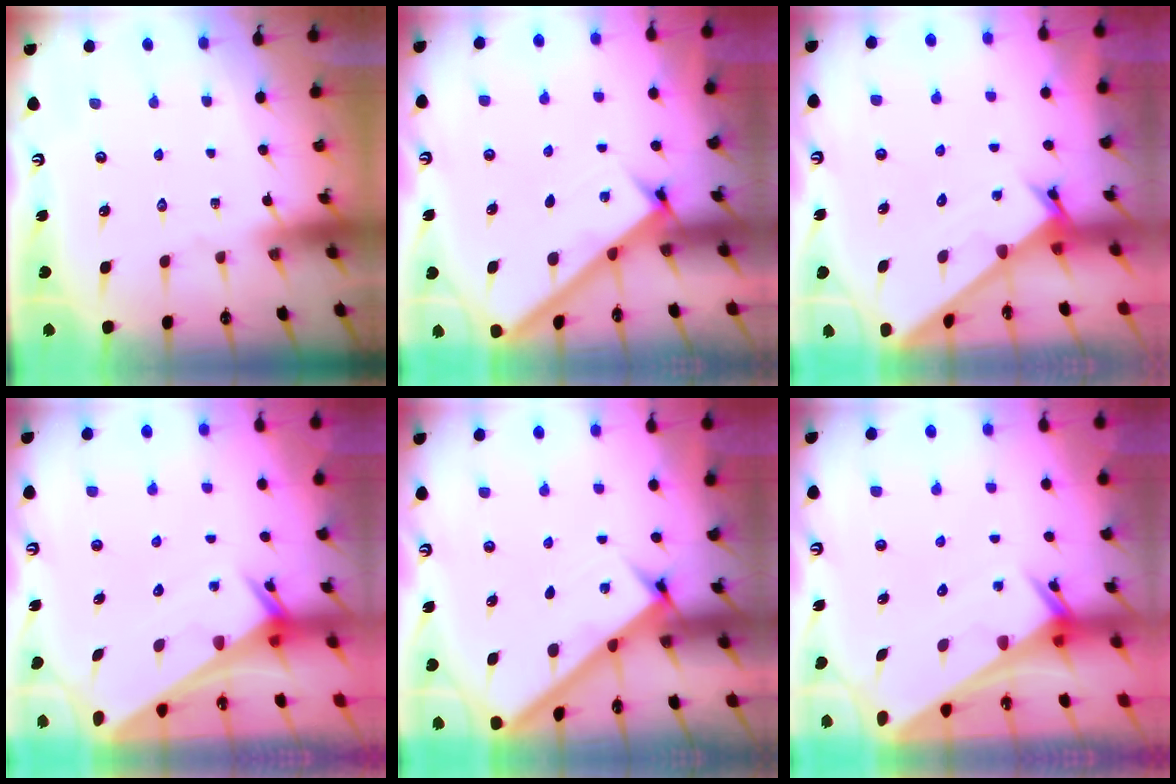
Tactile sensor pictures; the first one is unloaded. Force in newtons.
{"total": 2.5, "press": 2.5, "slide": 0.3}
{"total": 1.8, "press": 1.8, "slide": 0.1}
{"total": 2.5, "press": 2.5, "slide": 0.1}
{"total": 2.7, "press": 2.7, "slide": 0.3}
{"total": 2.6, "press": 2.6, "slide": 0.1}